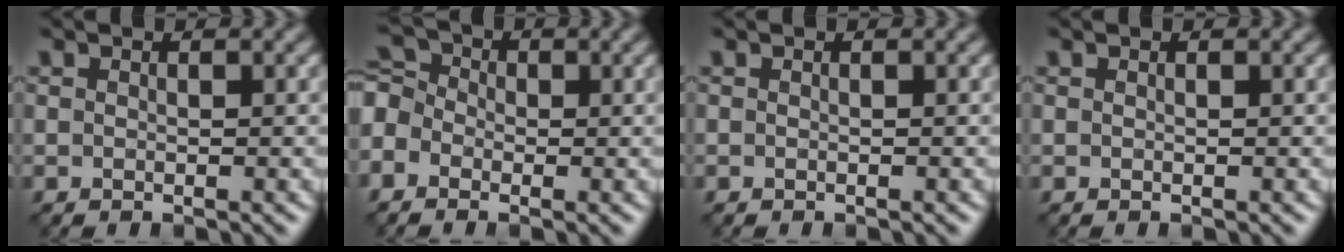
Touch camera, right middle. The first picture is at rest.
{"total": 4.6, "force": [-1.6, 3.6, 2.3], "torque": [-0.063, 0.011, -0.037]}
{"total": 0.0}
{"total": 0.0}